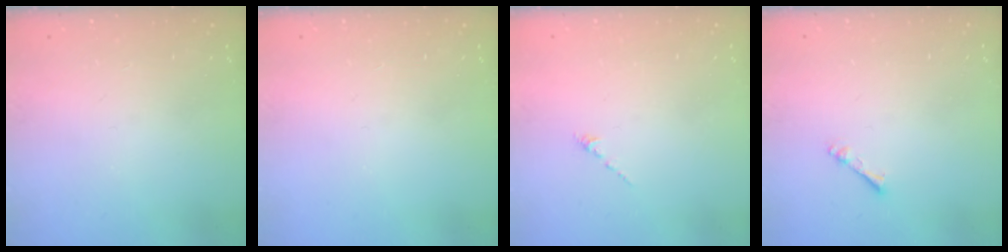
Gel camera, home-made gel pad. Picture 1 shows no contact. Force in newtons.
{"total": 0.0}
{"total": 0.0}
{"total": 1.1, "press": 1.1, "slide": 0.2}